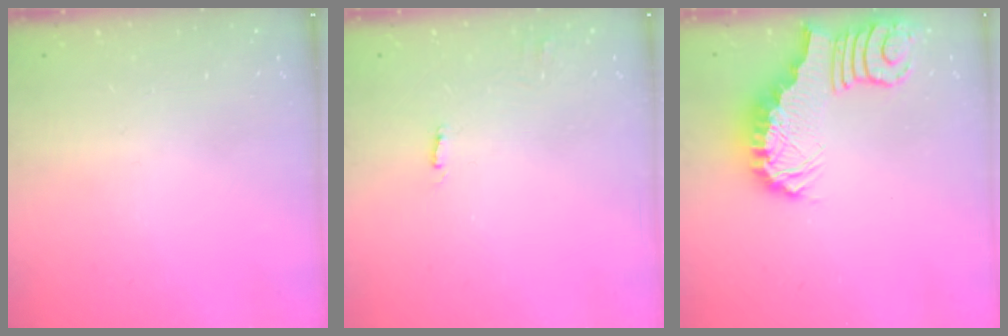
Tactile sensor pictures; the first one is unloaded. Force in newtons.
{"total": 2.0, "press": 2.0, "slide": 0.1}
{"total": 2.6, "press": 2.5, "slide": 0.5}